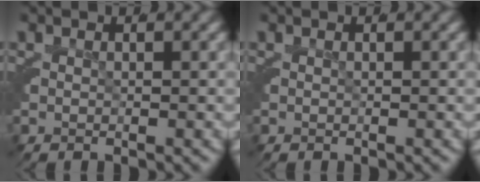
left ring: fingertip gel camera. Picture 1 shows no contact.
{"total": 0.0}